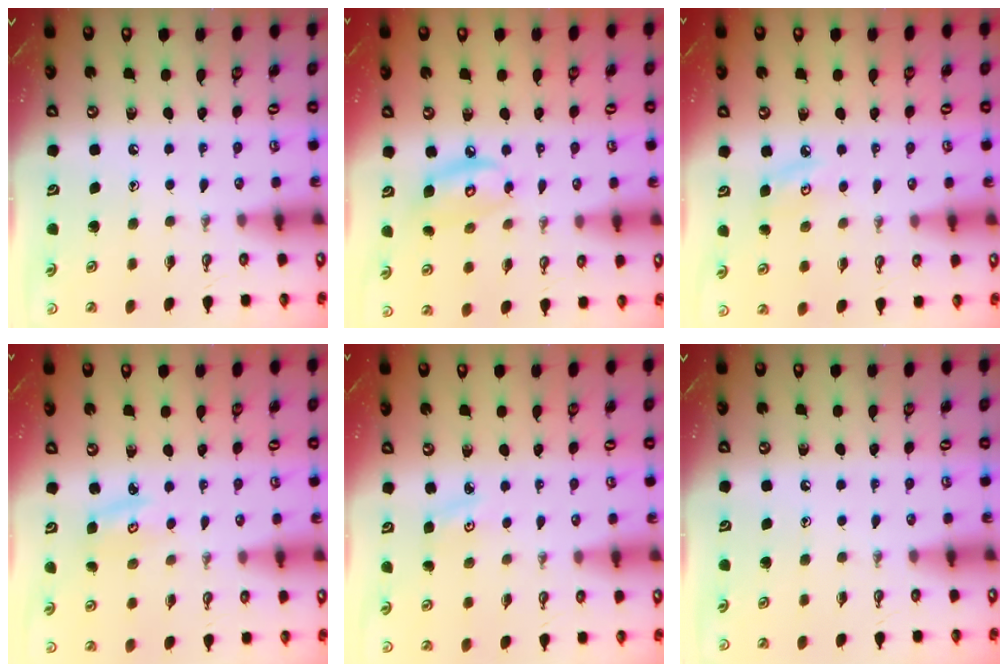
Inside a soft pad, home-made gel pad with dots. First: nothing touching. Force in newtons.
{"total": 8.7, "press": 8.7, "slide": 0.8}
{"total": 5.3, "press": 5.2, "slide": 0.6}
{"total": 2.8, "press": 2.8, "slide": 0.3}
{"total": 2.7, "press": 2.6, "slide": 0.4}
{"total": 0.0}